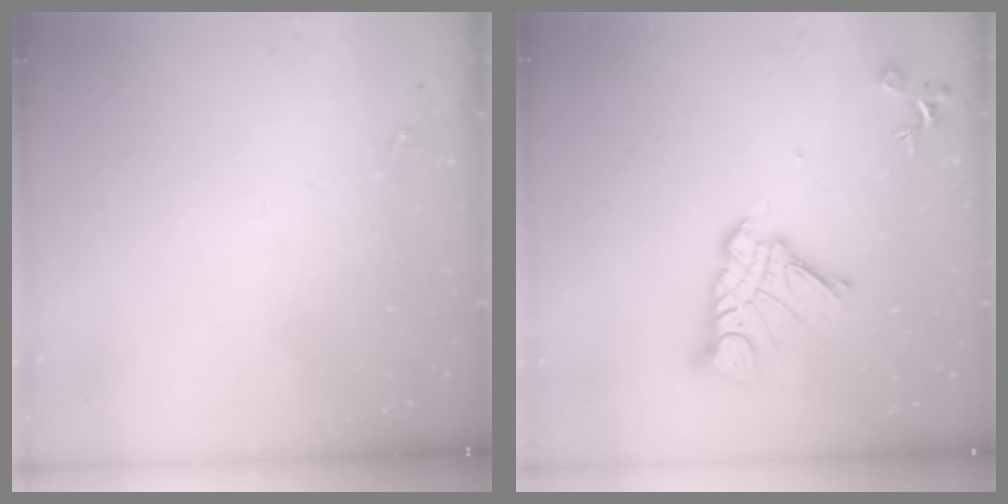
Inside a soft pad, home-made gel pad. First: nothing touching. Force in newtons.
{"total": 13.7, "press": 13.6, "slide": 1.2}